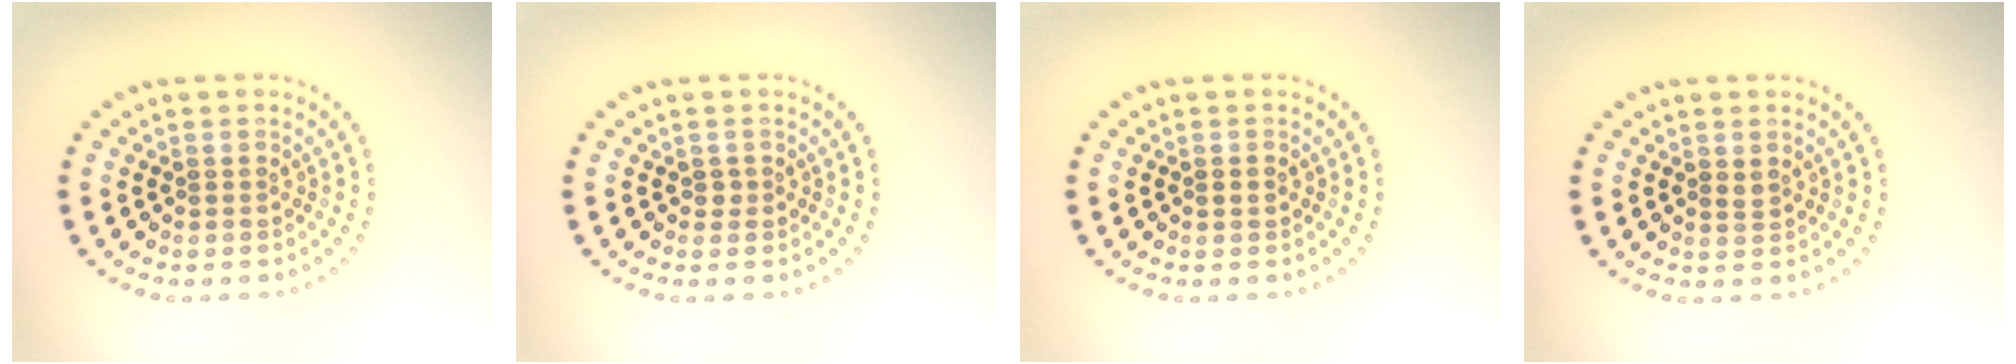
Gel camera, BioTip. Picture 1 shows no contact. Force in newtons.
{"total": 0.7, "press": 0.4, "slide": 0.5}
{"total": 0.9, "press": 0.8, "slide": 0.2}
{"total": 0.7, "press": 0.6, "slide": 0.3}